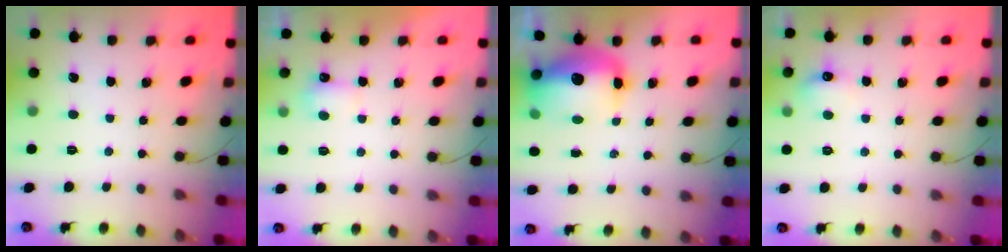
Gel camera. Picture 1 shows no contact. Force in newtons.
{"total": 2.8, "press": 2.7, "slide": 0.6}
{"total": 14.3, "press": 13.9, "slide": 3.4}
{"total": 5.6, "press": 5.5, "slide": 1.4}